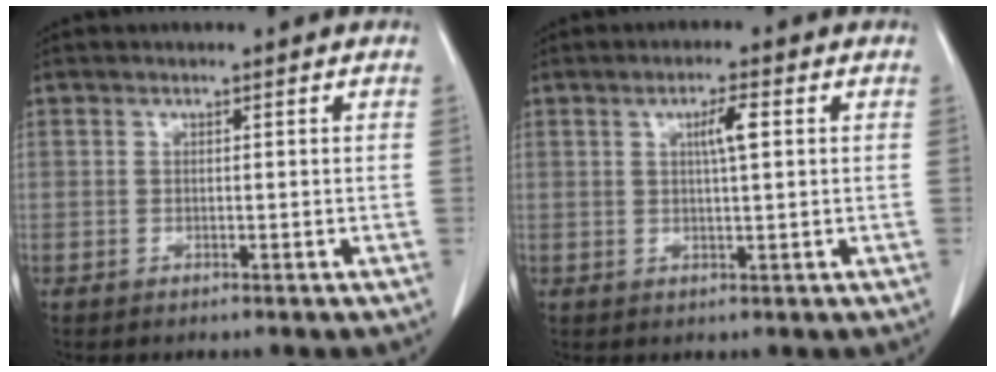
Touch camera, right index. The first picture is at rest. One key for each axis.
{"total": 3.4, "fx": 0.9, "fy": 0.3, "fz": 3.2, "tx": -0.055, "ty": 0.002, "tz": 0.015}